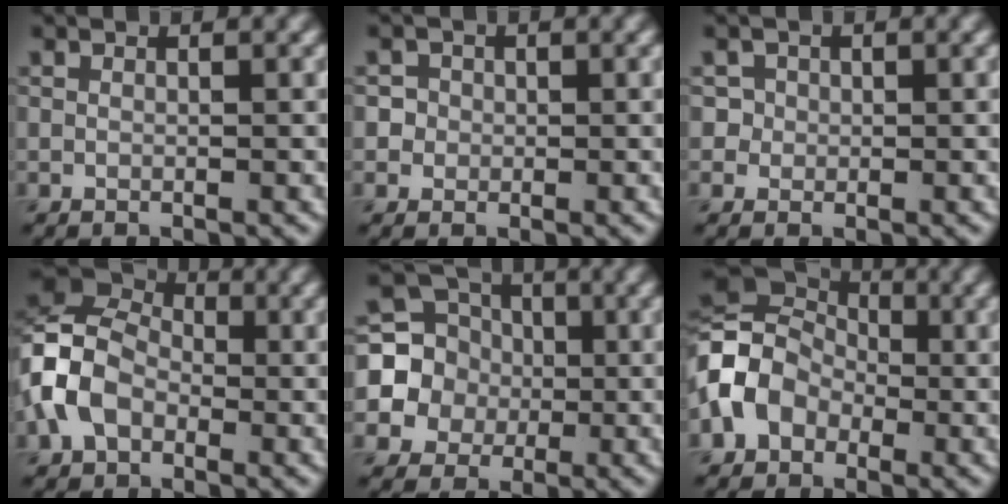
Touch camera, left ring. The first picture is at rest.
{"total": 2.4, "force": [0.5, 2.2, 0.7], "torque": [0.005, 0.003, 0.004]}
{"total": 1.8, "force": [0.5, 1.7, 0.4], "torque": [0.003, -0.002, 0.018]}
{"total": 7.3, "force": [-2.0, 5.6, 4.2], "torque": [-0.092, 0.005, -0.055]}
{"total": 7.4, "force": [-0.3, 7.1, 2.0], "torque": [-0.048, 0.026, -0.033]}
{"total": 8.2, "force": [-1.4, 6.4, 4.9], "torque": [-0.100, 0.009, -0.049]}